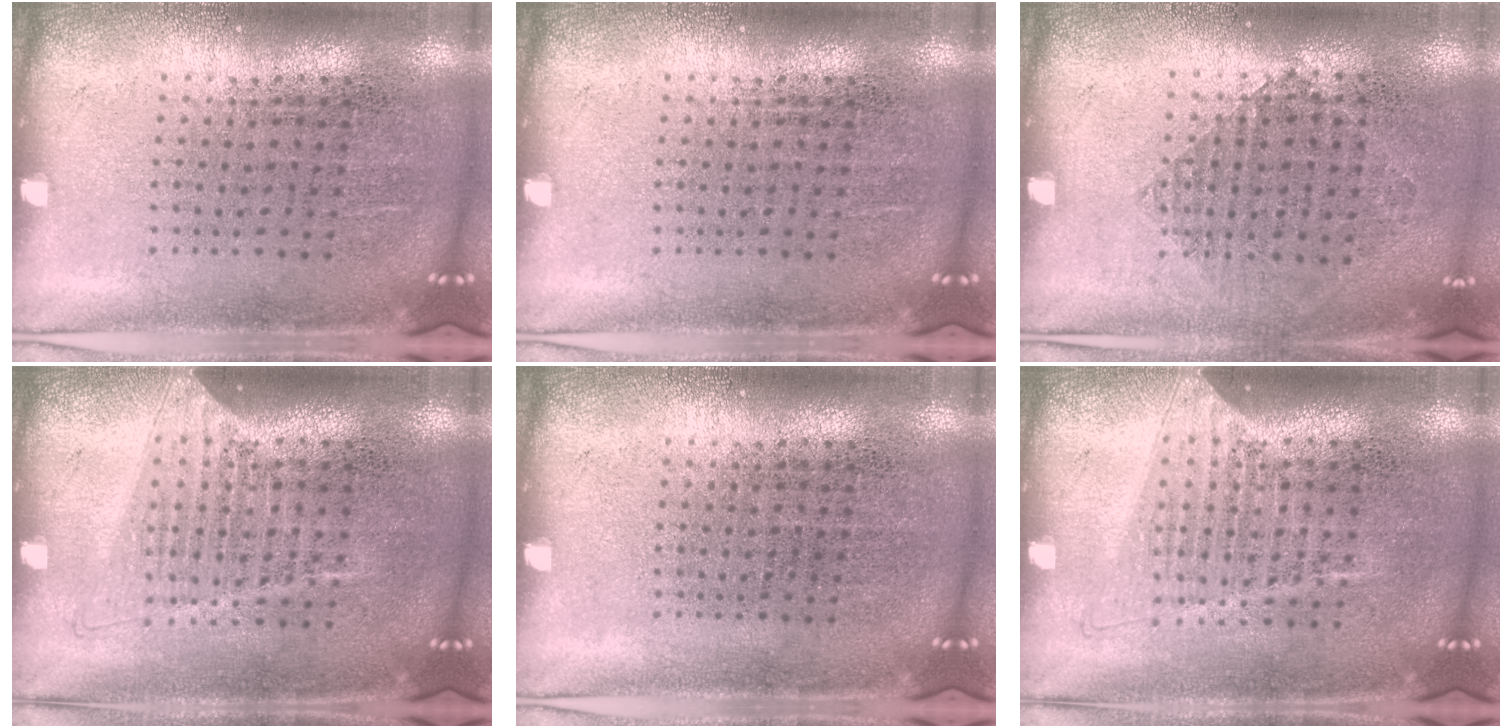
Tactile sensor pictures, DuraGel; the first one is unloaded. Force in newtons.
{"total": 0.0}
{"total": 0.9, "press": 0.9, "slide": 0.3}
{"total": 1.0, "press": 0.9, "slide": 0.5}
{"total": 0.0}
{"total": 1.0, "press": 0.9, "slide": 0.5}